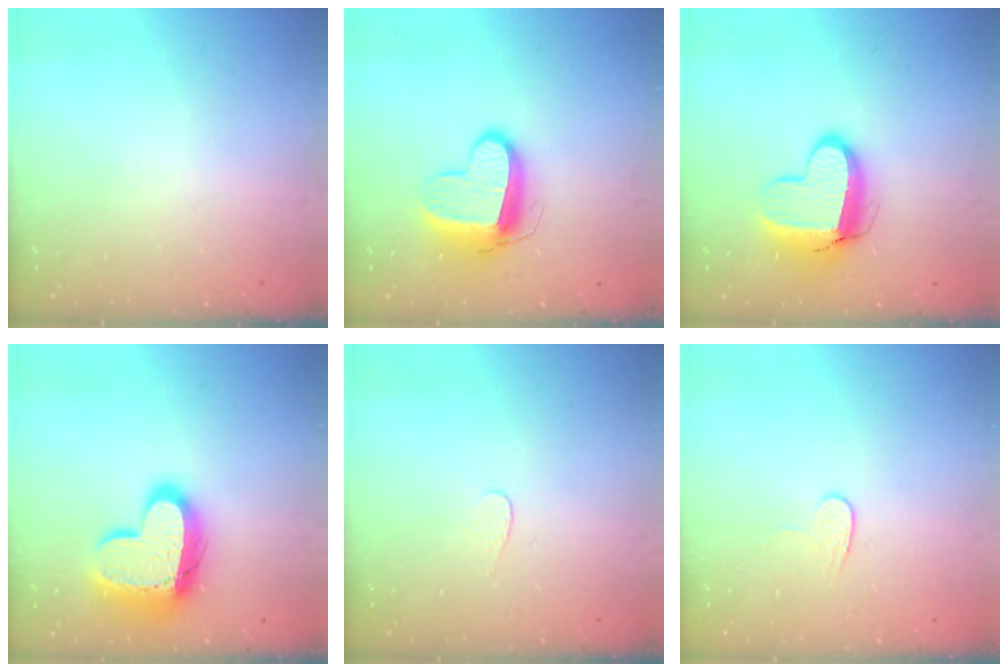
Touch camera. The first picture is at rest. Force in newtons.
{"total": 11.7, "press": 11.6, "slide": 1.3}
{"total": 11.6, "press": 11.6, "slide": 0.6}
{"total": 17.4, "press": 17.3, "slide": 1.5}
{"total": 3.3, "press": 3.3, "slide": 0.3}
{"total": 5.8, "press": 5.8, "slide": 0.3}